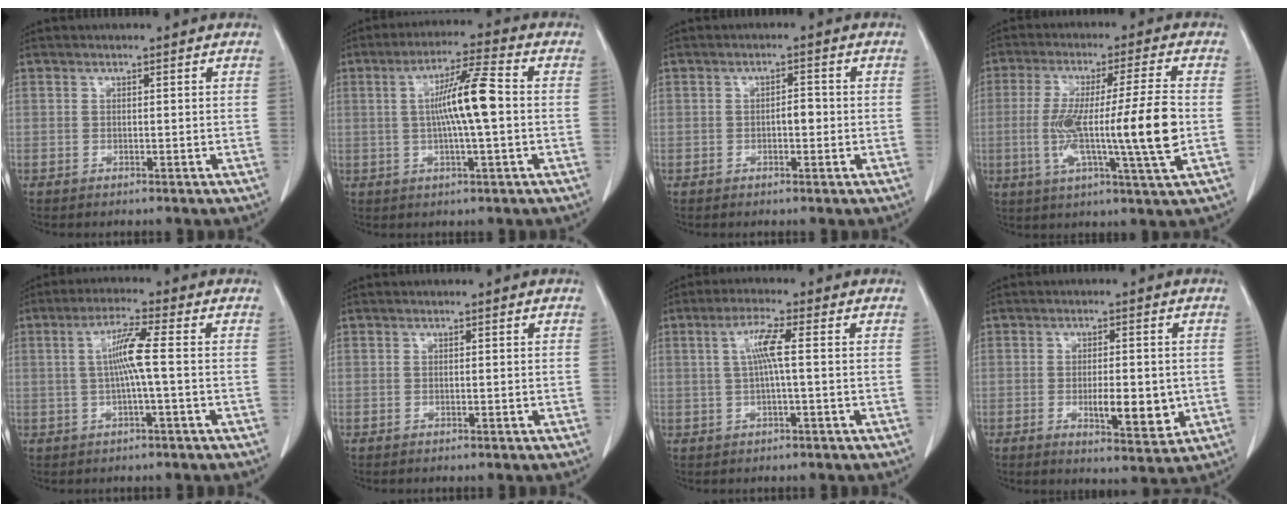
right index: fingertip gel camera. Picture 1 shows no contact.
{"total": 9.1, "force": [0.3, 0.3, 9.1], "torque": [-0.164, 0.008, -0.002]}
{"total": 2.0, "force": [-0.4, 0.8, 1.8], "torque": [-0.025, 0.004, -0.007]}
{"total": 15.5, "force": [-1.9, -0.4, 15.4], "torque": [-0.275, -0.006, -0.036]}
{"total": 5.6, "force": [0.1, -0.4, 5.6], "torque": [-0.109, 0.009, 0.002]}
{"total": 0.0}
{"total": 4.6, "force": [0.6, 0.2, 4.6], "torque": [-0.092, 0.010, 0.013]}
{"total": 6.9, "force": [-1.2, 2.1, 6.4], "torque": [-0.099, -0.009, -0.013]}